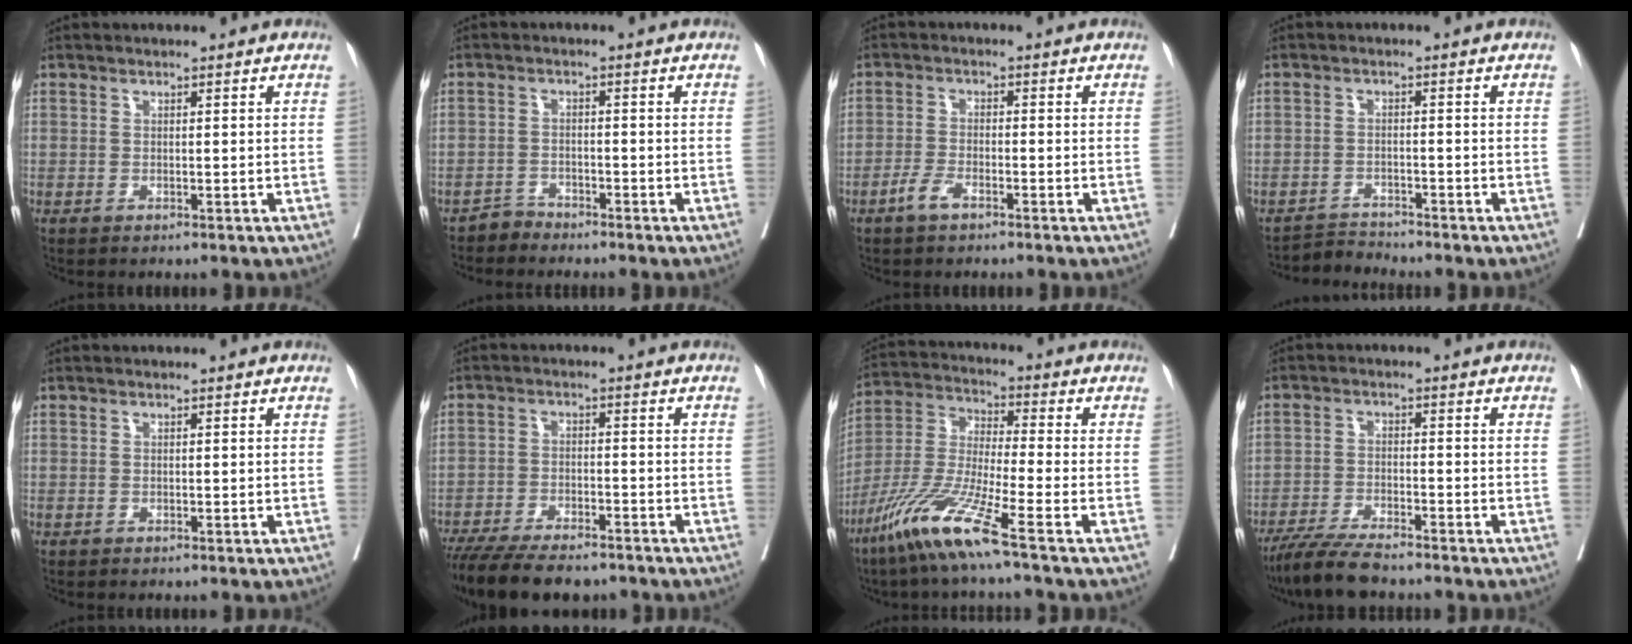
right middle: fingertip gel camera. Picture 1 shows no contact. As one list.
[{"total": 1.9, "force": [-1.7, 0.5, -0.8], "torque": [0.020, -0.001, -0.031]}, {"total": 2.9, "force": [-2.0, 0.7, 1.9], "torque": [-0.042, 0.000, -0.041]}, {"total": 2.7, "force": [-2.3, -0.4, -1.3], "torque": [0.031, -0.010, -0.037]}, {"total": 0.0}, {"total": 14.5, "force": [-12.0, 3.8, 7.1], "torque": [-0.139, -0.021, -0.187]}, {"total": 12.1, "force": [-7.5, -0.7, 9.5], "torque": [-0.203, -0.037, -0.157]}, {"total": 7.4, "force": [-6.3, 0.5, 3.8], "torque": [-0.070, -0.023, -0.115]}]